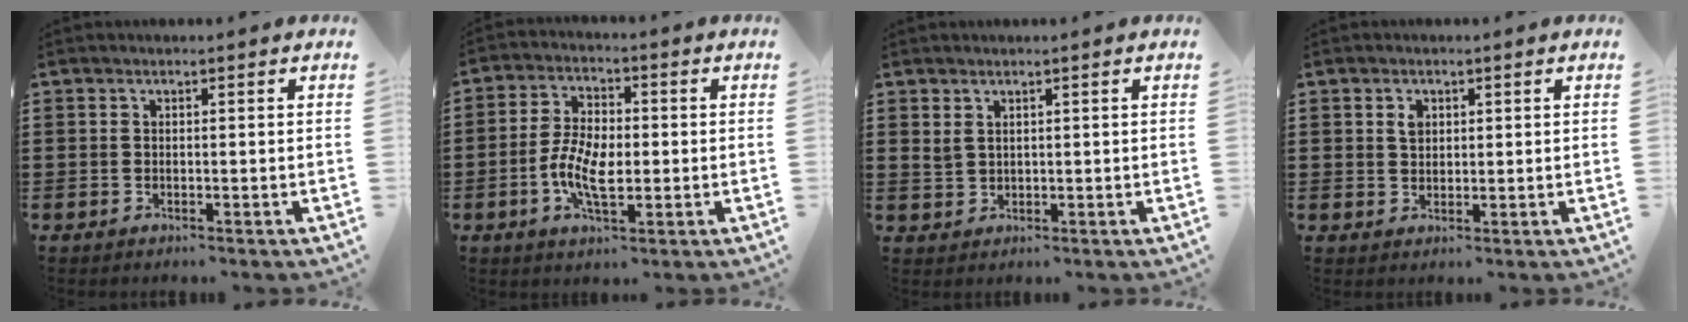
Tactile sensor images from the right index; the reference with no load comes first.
{"total": 7.3, "force": [-1.6, 3.5, 6.2], "torque": [-0.143, 0.001, -0.036]}
{"total": 1.7, "force": [1.3, 1.0, 0.7], "torque": [-0.017, 0.003, 0.024]}
{"total": 2.0, "force": [0.8, 1.4, 1.2], "torque": [-0.027, 0.006, 0.014]}